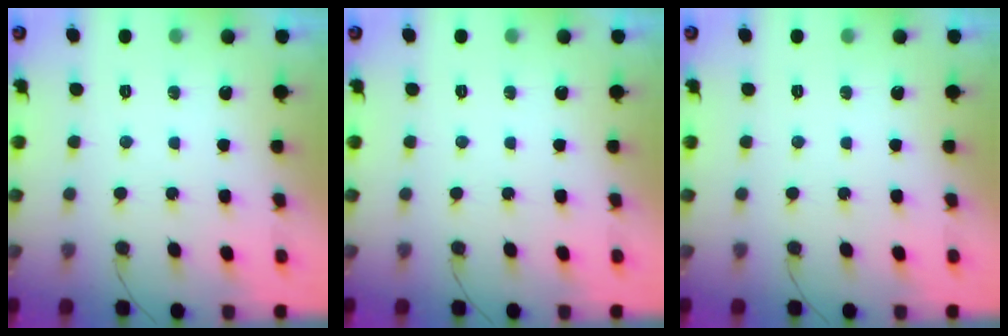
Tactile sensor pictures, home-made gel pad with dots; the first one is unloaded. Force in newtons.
{"total": 0.0}
{"total": 0.0}